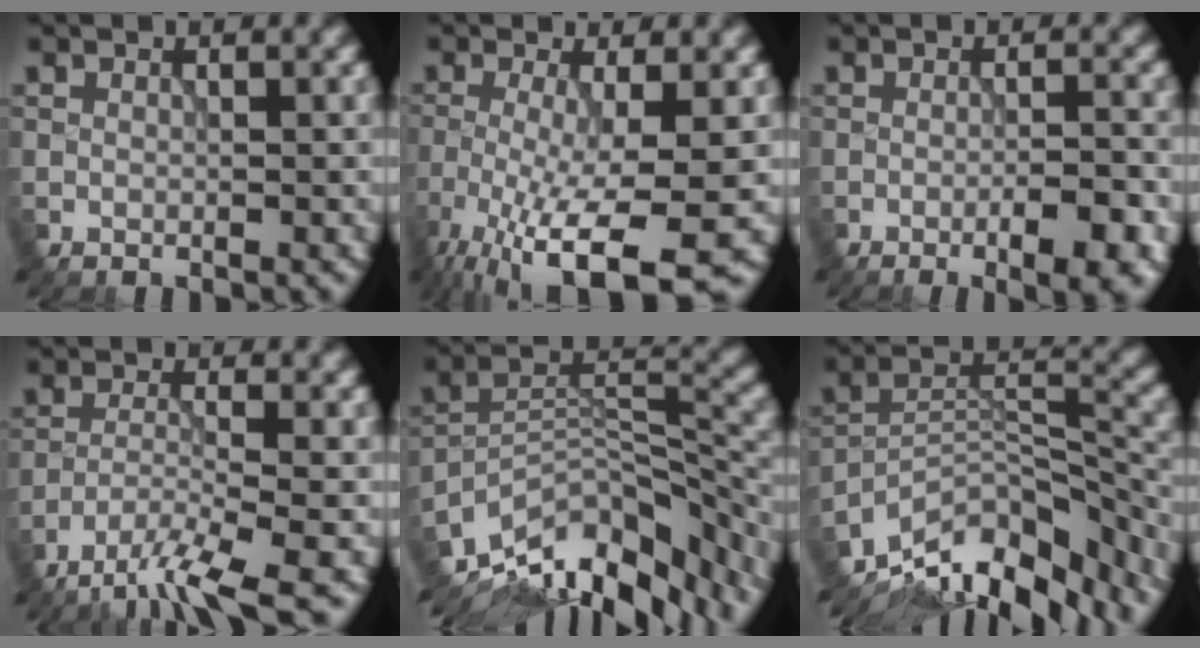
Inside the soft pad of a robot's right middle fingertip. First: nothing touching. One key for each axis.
{"total": 8.4, "fx": -4.2, "fy": 1.6, "fz": 7.1, "tx": -0.134, "ty": -0.017, "tz": -0.076}
{"total": 4.7, "fx": -2.4, "fy": 1.0, "fz": 3.9, "tx": -0.053, "ty": 0.007, "tz": -0.028}
{"total": 5.5, "fx": -4.1, "fy": 0.6, "fz": 3.6, "tx": -0.058, "ty": -0.006, "tz": -0.083}
{"total": 13.2, "fx": -10.3, "fy": 4.3, "fz": 7.0, "tx": -0.134, "ty": 0.006, "tz": -0.163}
{"total": 13.2, "fx": -11.1, "fy": 4.2, "fz": 5.9, "tx": -0.109, "ty": 0.015, "tz": -0.174}